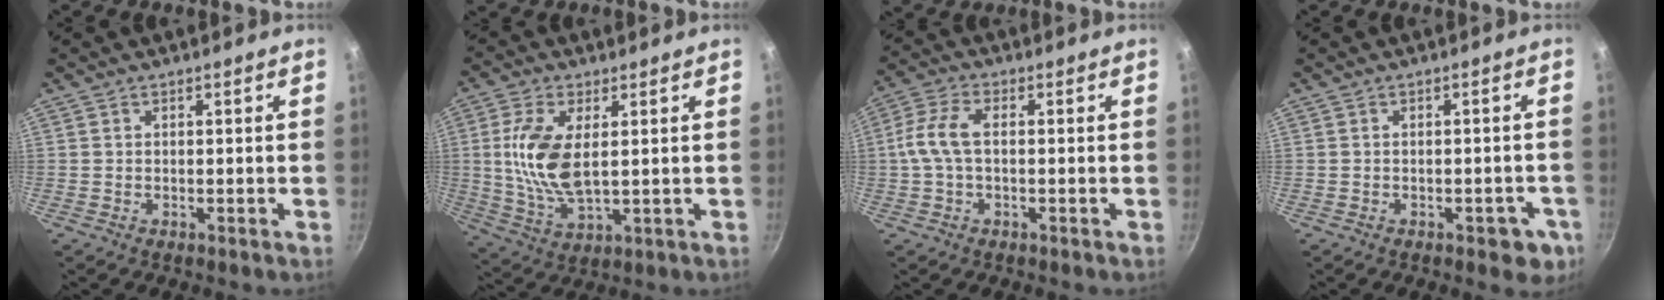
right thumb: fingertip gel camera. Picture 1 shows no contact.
{"total": 12.0, "force": [1.5, 5.7, 10.4], "torque": [-0.220, -0.012, 0.039]}
{"total": 6.8, "force": [0.1, 3.5, 5.8], "torque": [-0.137, 0.020, -0.003]}
{"total": 4.5, "force": [-2.3, 2.2, 3.1], "torque": [-0.019, 0.015, -0.024]}